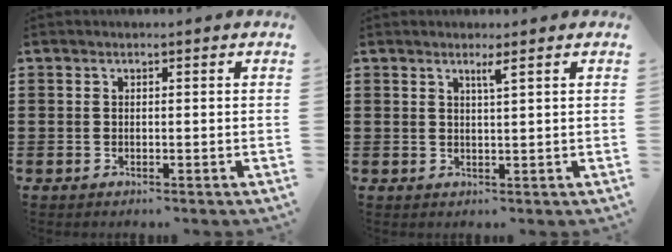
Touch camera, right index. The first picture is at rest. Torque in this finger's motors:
{"motor_torque": [0.01, -0.01, 0.00, 0.02]}